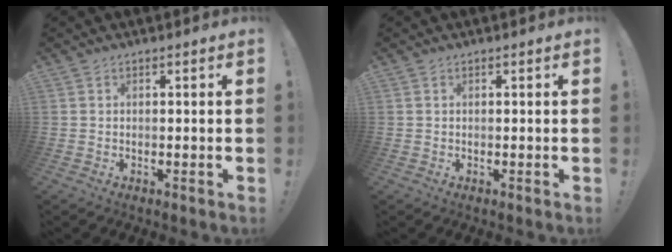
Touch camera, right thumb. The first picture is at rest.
{"total": 0.0}